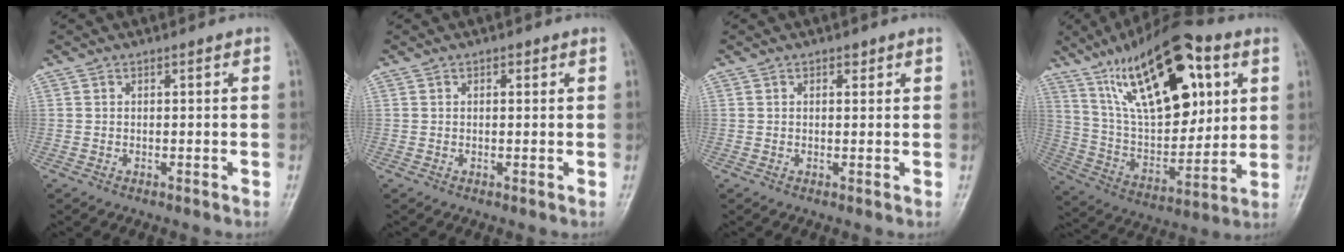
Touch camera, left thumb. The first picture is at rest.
{"total": 0.9, "force": [0.4, 0.5, 0.6], "torque": [-0.006, -0.001, 0.004]}
{"total": 1.2, "force": [0.7, 0.6, 0.7], "torque": [-0.003, -0.003, 0.008]}
{"total": 26.0, "force": [11.6, 11.6, 20.2], "torque": [-0.298, -0.030, 0.202]}